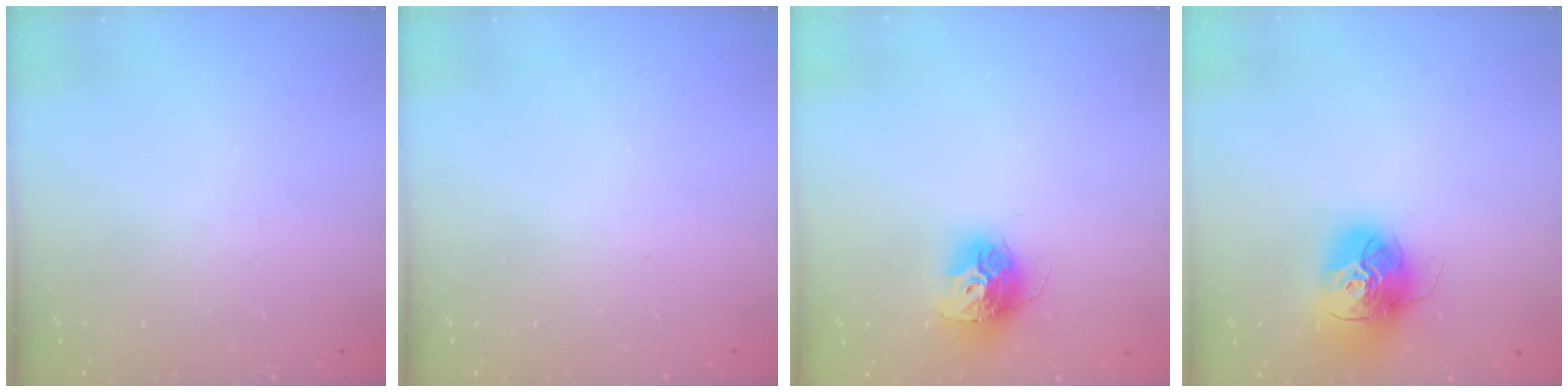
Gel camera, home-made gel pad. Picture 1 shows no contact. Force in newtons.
{"total": 0.0}
{"total": 12.2, "press": 12.1, "slide": 1.0}
{"total": 15.7, "press": 15.6, "slide": 1.6}